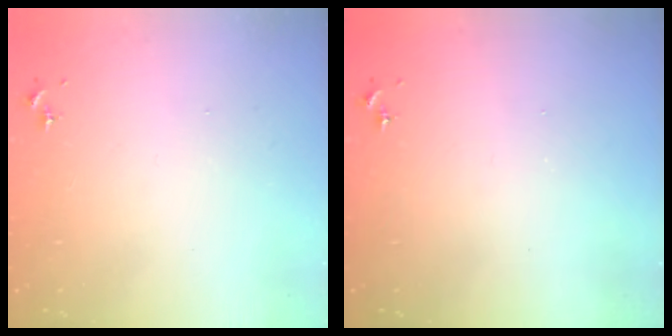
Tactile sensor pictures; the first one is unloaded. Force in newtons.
{"total": 0.0}